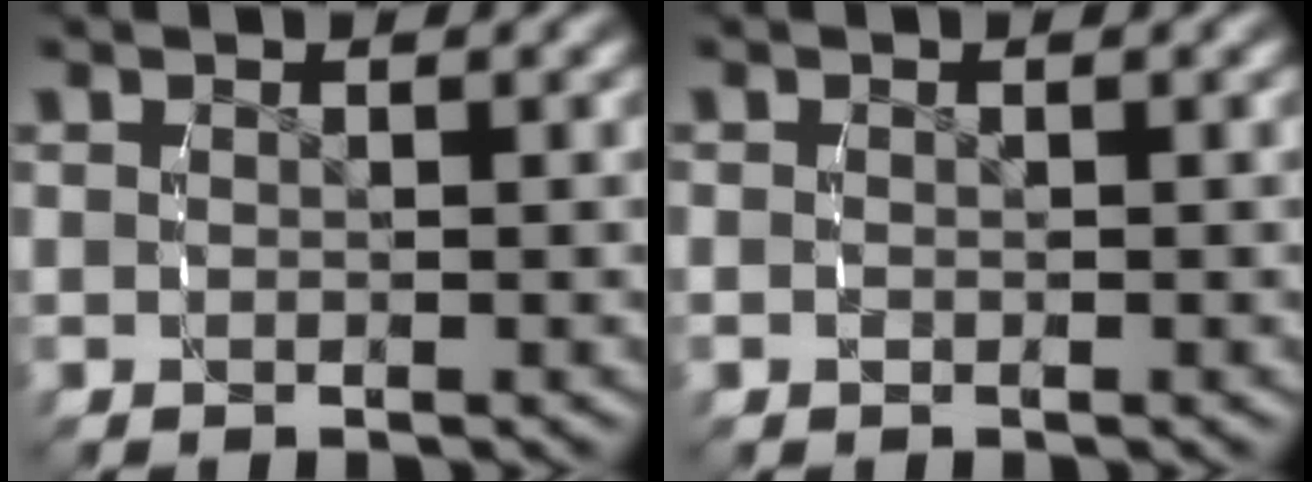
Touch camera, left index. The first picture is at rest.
{"total": 0.8, "force": [-0.4, 0.7, 0.1], "torque": [-0.015, -0.005, -0.004]}